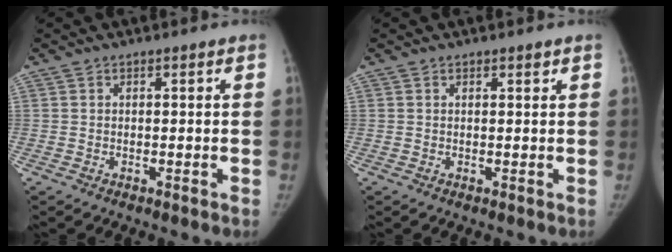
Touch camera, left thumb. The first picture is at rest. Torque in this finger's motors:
{"motor_torque": [0.36, -0.07, -0.13, 0.24, 0.09]}